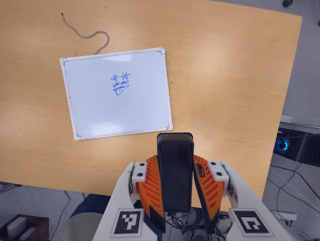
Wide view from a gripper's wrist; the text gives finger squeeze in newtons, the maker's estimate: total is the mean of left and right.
{"total": 9.3, "left": 7.3, "right": 11.3}